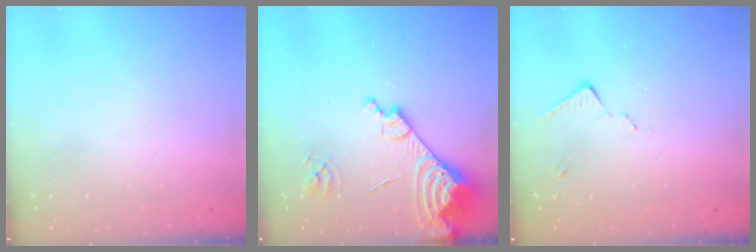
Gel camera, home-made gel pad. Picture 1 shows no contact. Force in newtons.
{"total": 16.2, "press": 16.1, "slide": 1.7}
{"total": 7.0, "press": 7.0, "slide": 0.7}